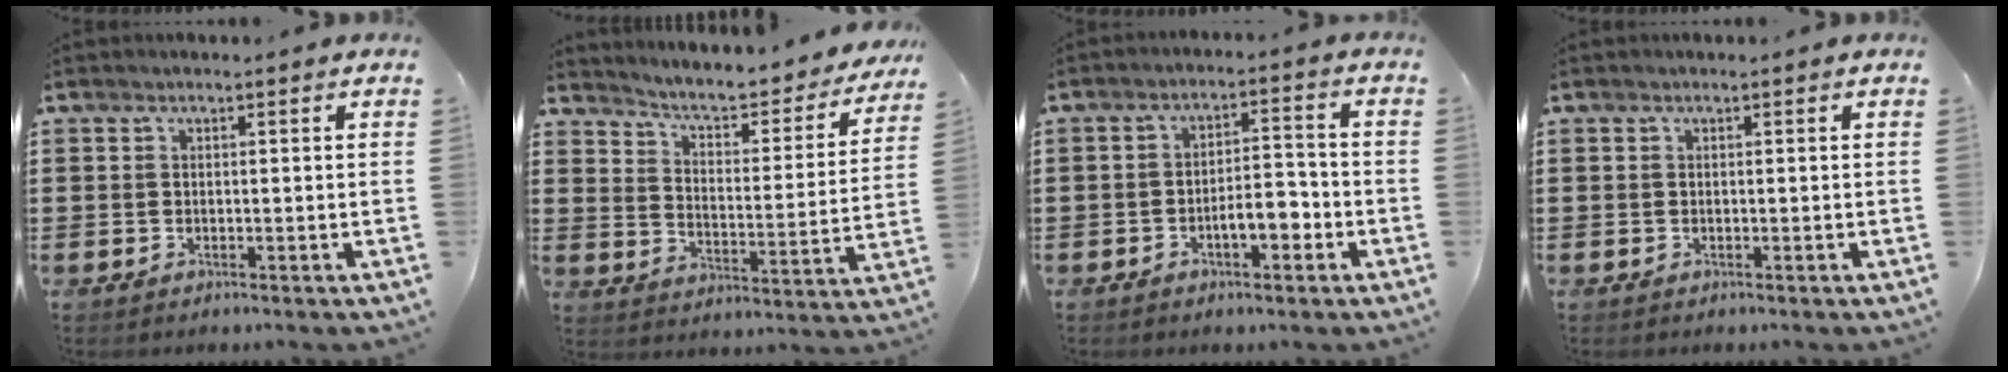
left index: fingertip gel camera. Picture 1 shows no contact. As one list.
[{"total": 4.6, "force": [4.0, 1.0, 1.9], "torque": [-0.050, -0.032, 0.058]}, {"total": 5.6, "force": [-2.6, 2.2, 4.5], "torque": [-0.067, 0.010, -0.049]}, {"total": 0.0}]